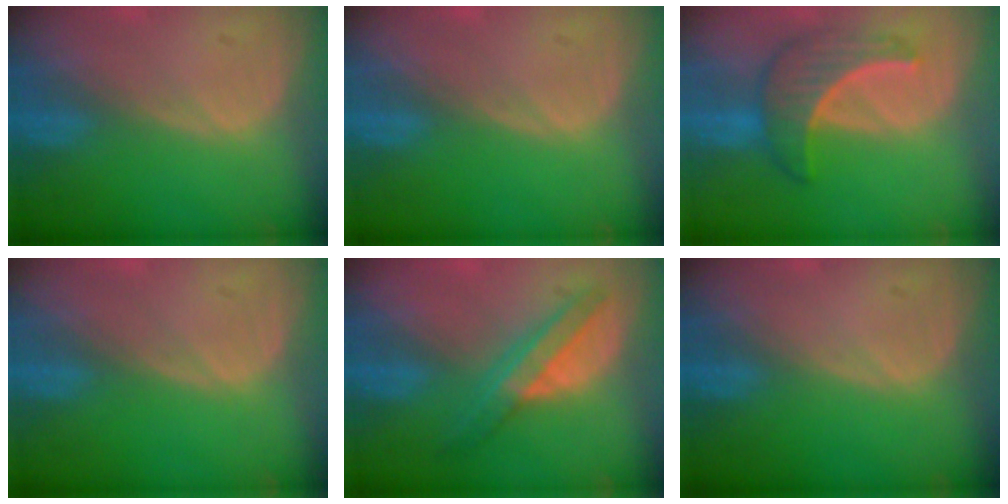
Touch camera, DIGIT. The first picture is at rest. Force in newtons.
{"total": 0.0}
{"total": 6.5, "press": 6.4, "slide": 1.0}
{"total": 0.0}
{"total": 6.8, "press": 5.8, "slide": 3.5}
{"total": 0.0}